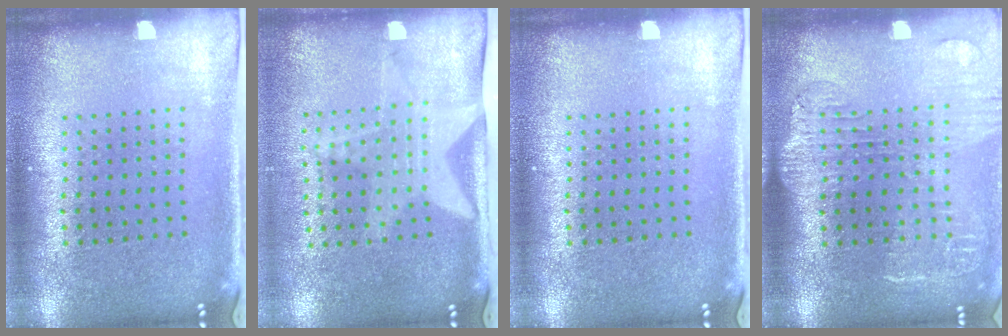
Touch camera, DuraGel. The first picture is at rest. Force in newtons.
{"total": 2.1, "press": 1.5, "slide": 1.4}
{"total": 0.0}
{"total": 1.7, "press": 1.5, "slide": 0.8}